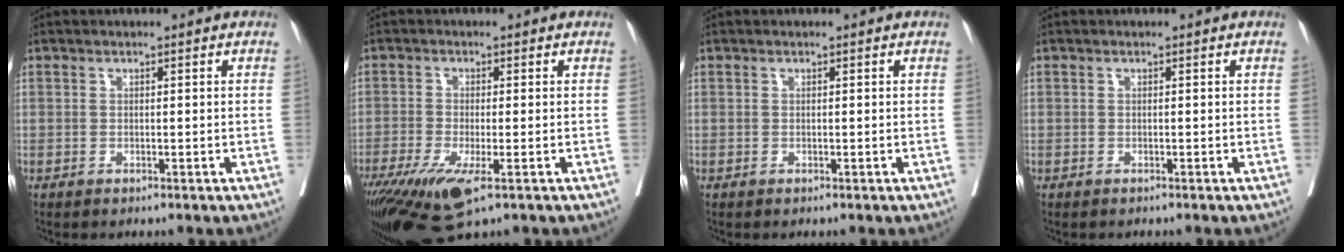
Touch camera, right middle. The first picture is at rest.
{"total": 10.8, "force": [-6.2, 2.6, 8.5], "torque": [-0.151, -0.029, -0.106]}
{"total": 0.0}
{"total": 0.5, "force": [-0.5, 0.1, 0.0], "torque": [-0.011, -0.001, -0.011]}